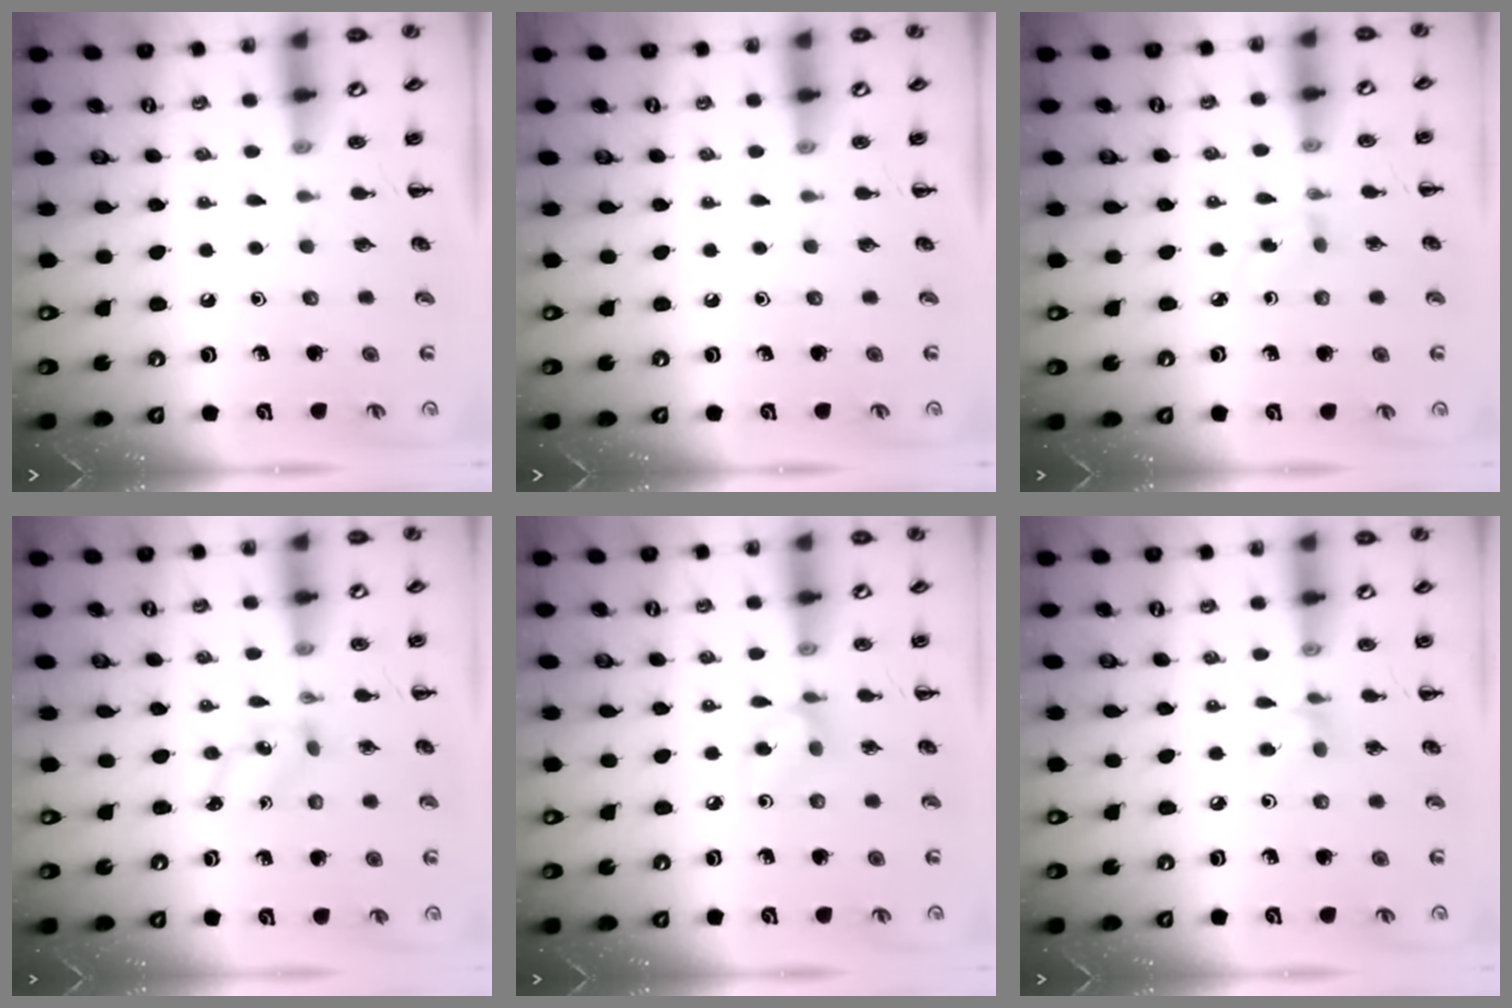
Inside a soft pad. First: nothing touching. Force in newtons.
{"total": 0.0}
{"total": 2.6, "press": 2.3, "slide": 1.1}
{"total": 1.9, "press": 1.9, "slide": 0.3}
{"total": 4.3, "press": 4.3, "slide": 0.7}
{"total": 4.8, "press": 4.6, "slide": 1.2}